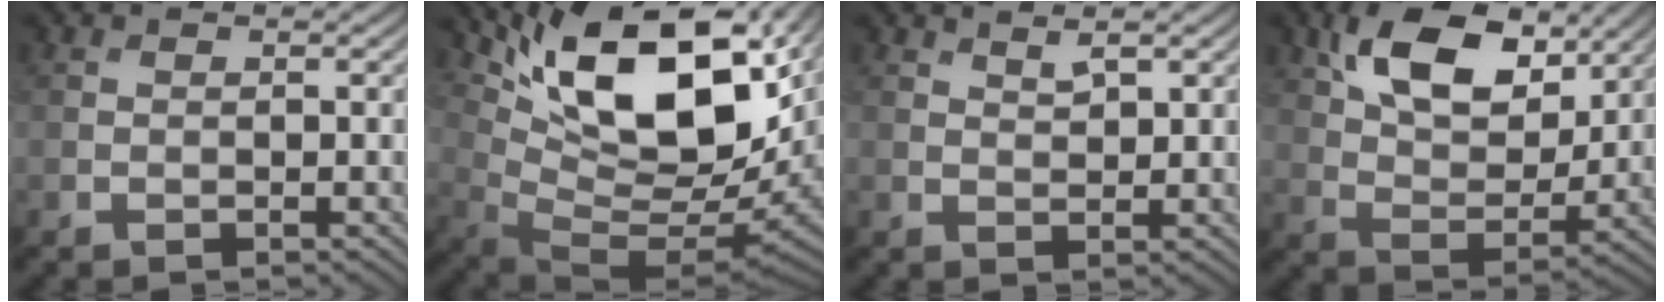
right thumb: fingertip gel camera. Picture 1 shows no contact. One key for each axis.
{"total": 17.7, "fx": 7.2, "fy": 7.8, "fz": 14.2, "tx": -0.263, "ty": 0.009, "tz": 0.142}
{"total": 1.8, "fx": 1.4, "fy": 0.4, "fz": 1.0, "tx": -0.026, "ty": -0.001, "tz": 0.031}
{"total": 12.7, "fx": 6.5, "fy": 6.8, "fz": 8.5, "tx": -0.169, "ty": 0.011, "tz": 0.118}